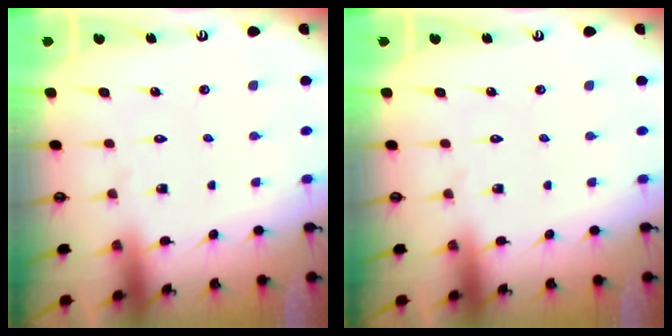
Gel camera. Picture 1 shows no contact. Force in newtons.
{"total": 0.0}